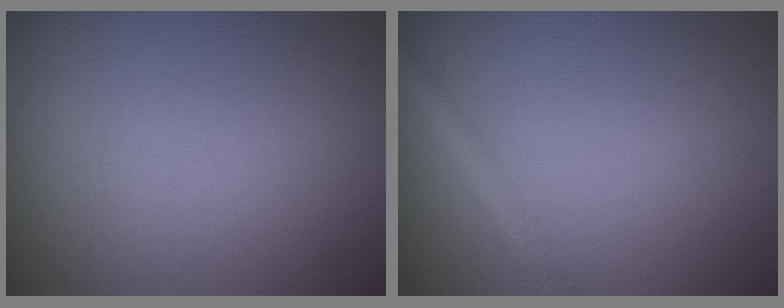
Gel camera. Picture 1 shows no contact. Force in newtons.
{"total": 2.1, "press": 2.1, "slide": 0.0}